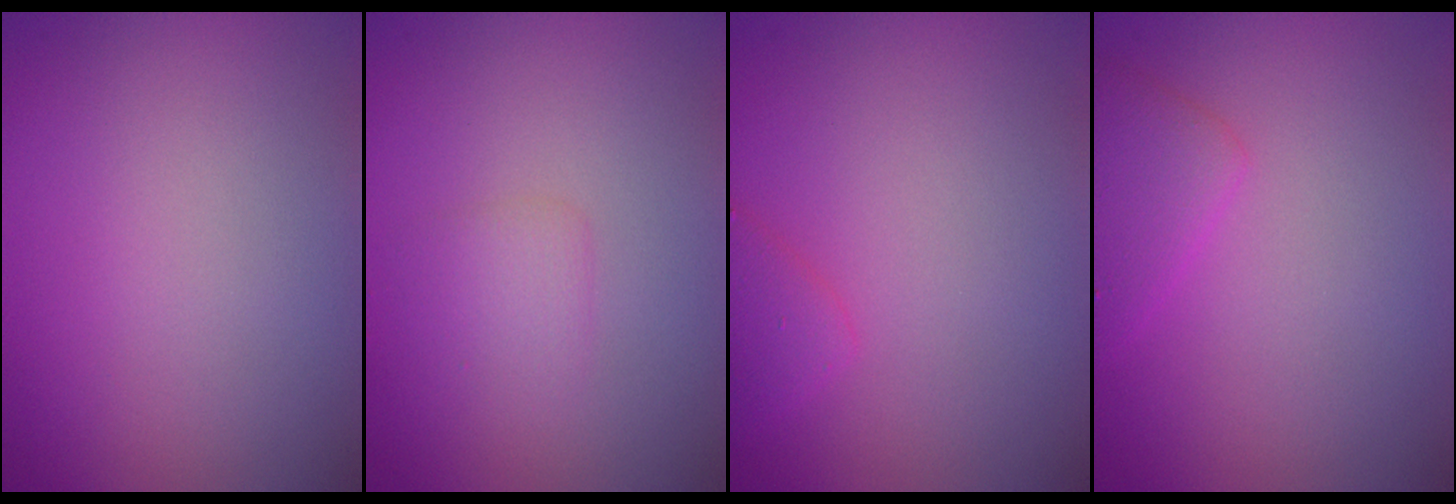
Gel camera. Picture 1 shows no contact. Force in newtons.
{"total": 1.3, "press": 1.3, "slide": 0.1}
{"total": 1.7, "press": 1.7, "slide": 0.1}
{"total": 2.4, "press": 2.4, "slide": 0.1}